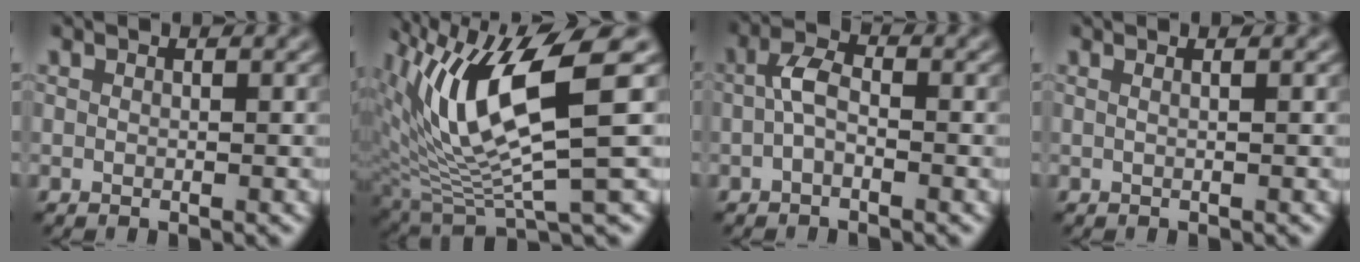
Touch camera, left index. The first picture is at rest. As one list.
[{"total": 11.0, "force": [3.6, 2.8, 10.1], "torque": [-0.193, -0.002, 0.074]}, {"total": 2.4, "force": [-0.5, 1.3, 2.0], "torque": [-0.044, 0.010, -0.017]}, {"total": 2.1, "force": [0.8, 1.0, 1.6], "torque": [0.000, 0.000, -0.017]}]